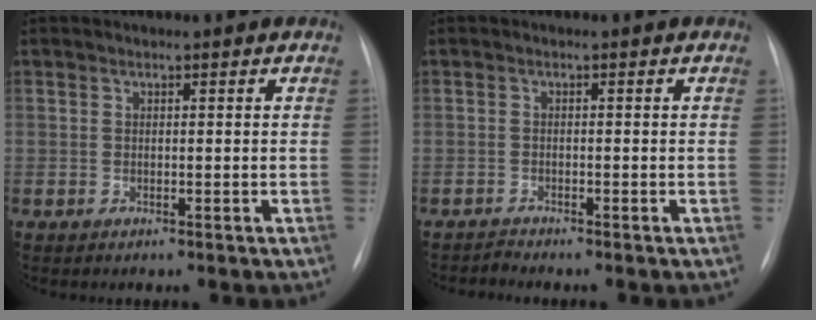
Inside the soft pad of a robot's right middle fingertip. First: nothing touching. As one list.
[{"total": 1.1, "force": [-0.9, -0.3, -0.5], "torque": [0.009, -0.009, -0.016]}]